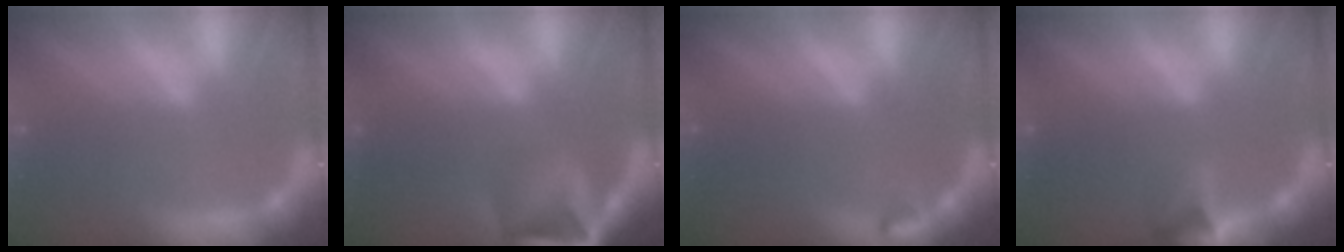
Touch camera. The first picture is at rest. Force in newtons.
{"total": 6.4}
{"total": 0.9}
{"total": 2.9}